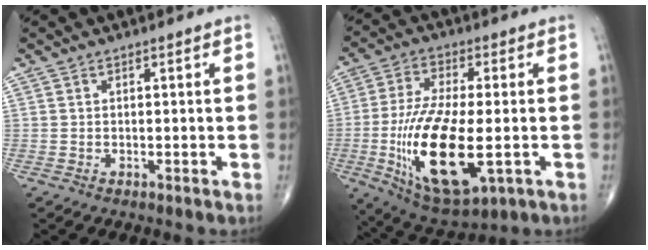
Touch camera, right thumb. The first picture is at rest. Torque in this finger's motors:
{"motor_torque": [2.74, 2.26, 2.10, -0.34, 0.71]}